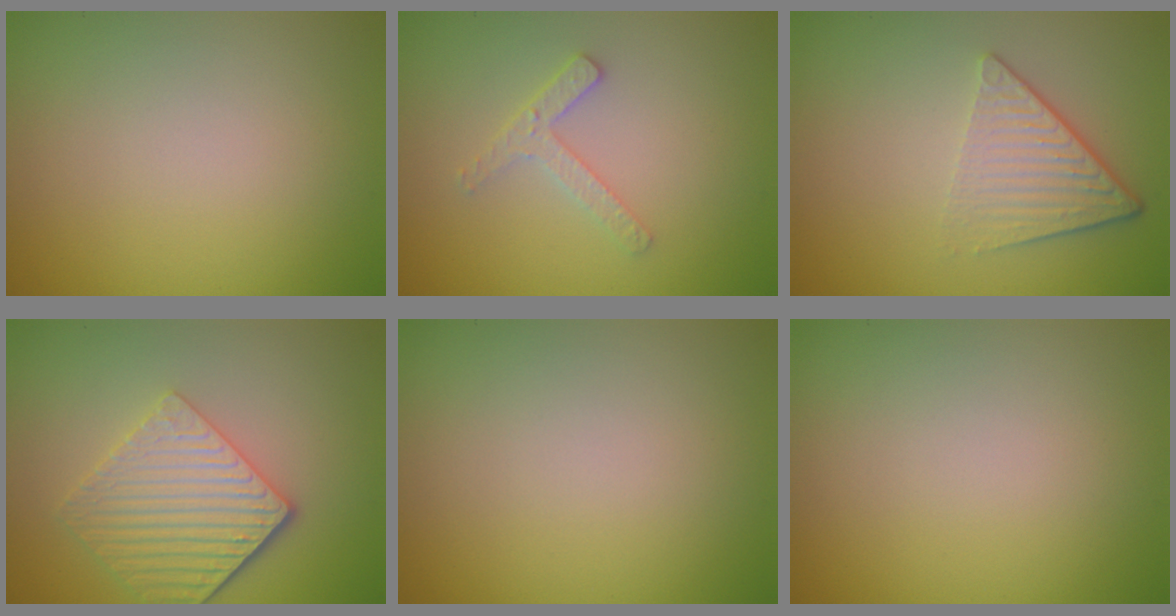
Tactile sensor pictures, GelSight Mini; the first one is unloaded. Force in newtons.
{"total": 1.9, "press": 1.8, "slide": 0.4}
{"total": 4.5, "press": 2.9, "slide": 3.4}
{"total": 5.0, "press": 4.0, "slide": 3.0}
{"total": 0.0}
{"total": 0.0}